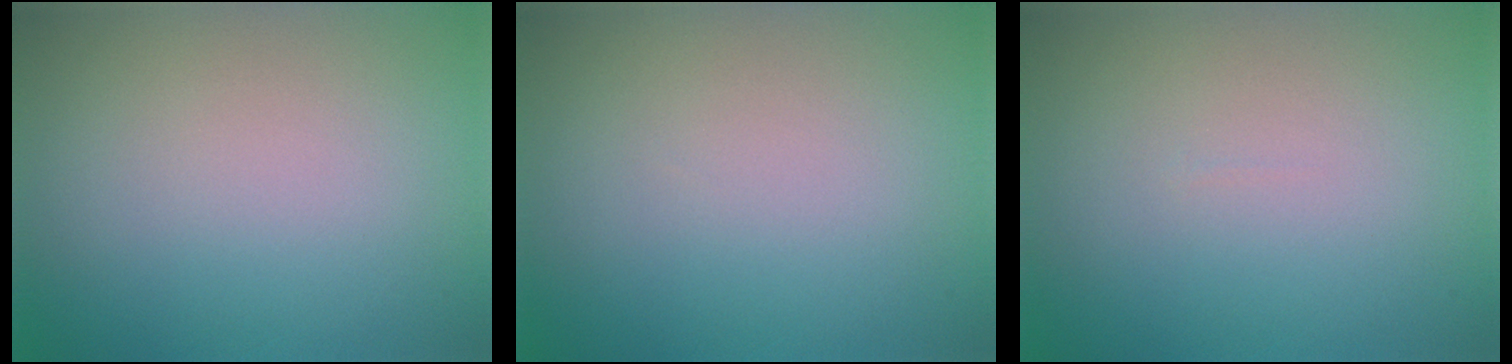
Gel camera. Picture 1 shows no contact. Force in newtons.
{"total": 0.0}
{"total": 0.0}